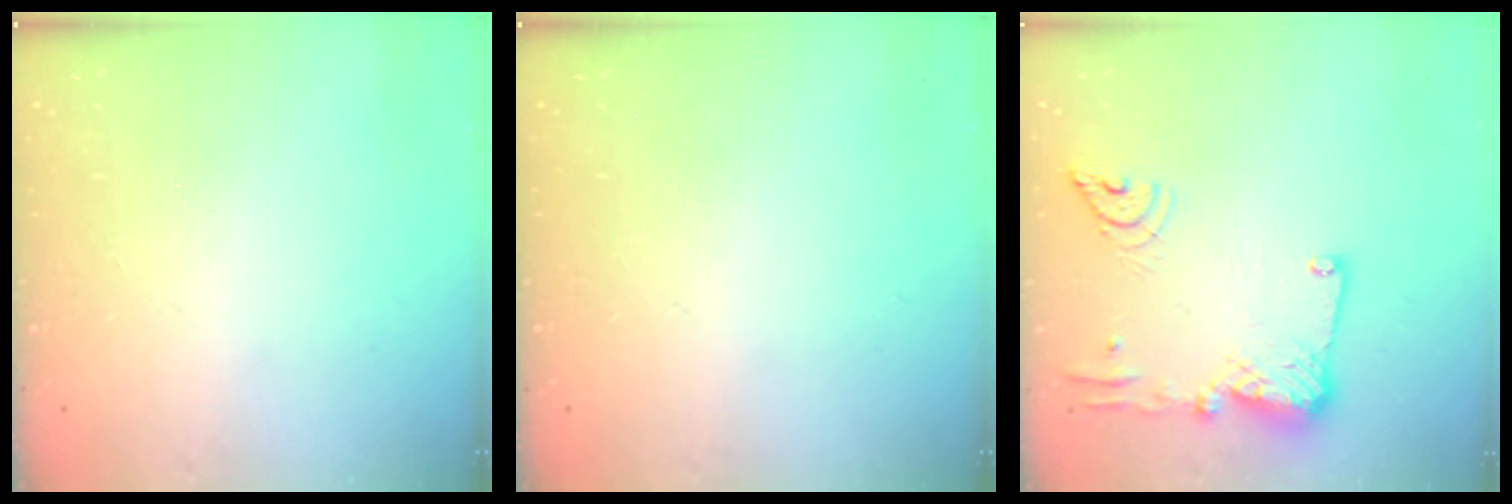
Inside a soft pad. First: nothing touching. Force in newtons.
{"total": 0.0}
{"total": 15.6, "press": 15.5, "slide": 1.8}